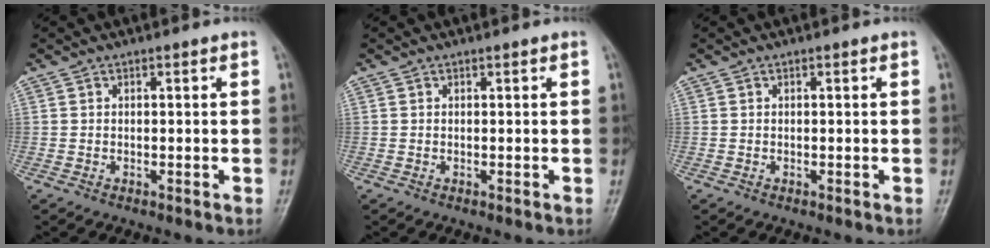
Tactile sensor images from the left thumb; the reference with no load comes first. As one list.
[{"total": 0.0}, {"total": 0.0}]